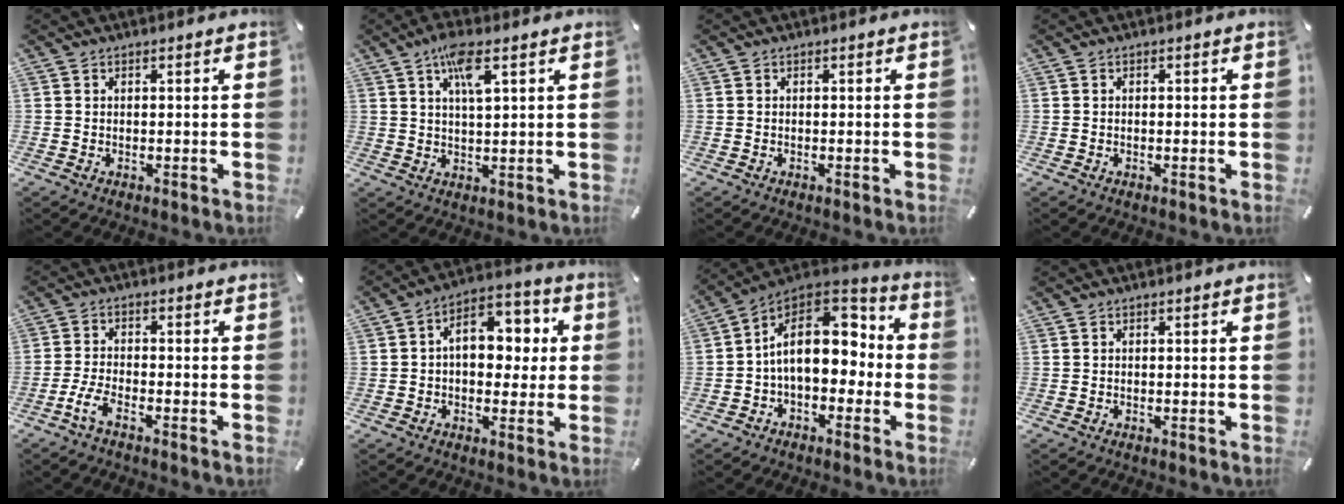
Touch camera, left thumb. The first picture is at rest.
{"total": 7.0, "force": [3.5, 1.8, 5.8], "torque": [-0.115, 0.002, 0.058]}
{"total": 0.0}
{"total": 0.0}
{"total": 4.7, "force": [-3.2, 1.2, 3.3], "torque": [-0.085, -0.001, -0.064]}
{"total": 10.8, "force": [1.5, 7.4, 7.8], "torque": [-0.094, -0.001, 0.022]}
{"total": 16.7, "force": [1.9, 11.3, 12.1], "torque": [-0.188, -0.006, 0.031]}
{"total": 0.0}